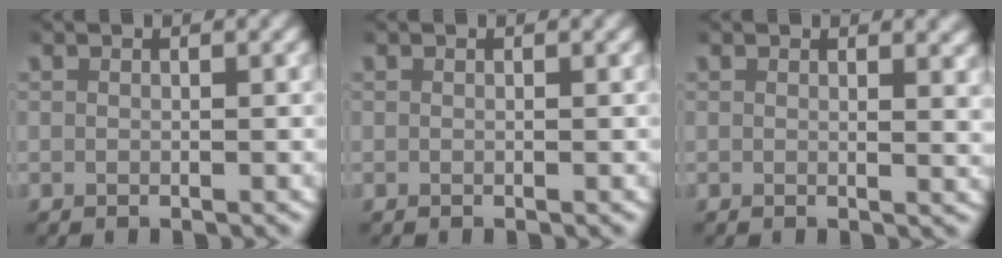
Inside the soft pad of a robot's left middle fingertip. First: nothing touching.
{"total": 0.0}
{"total": 1.5, "force": [1.2, 0.2, 0.9], "torque": [-0.009, -0.006, 0.016]}